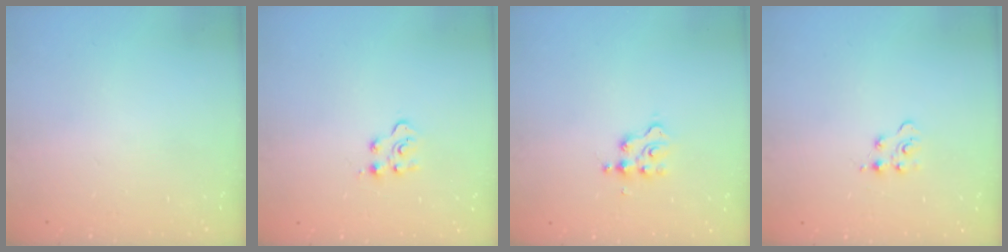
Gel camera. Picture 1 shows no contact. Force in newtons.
{"total": 4.1, "press": 4.1, "slide": 0.5}
{"total": 2.6, "press": 2.6, "slide": 0.3}
{"total": 3.9, "press": 3.9, "slide": 0.5}